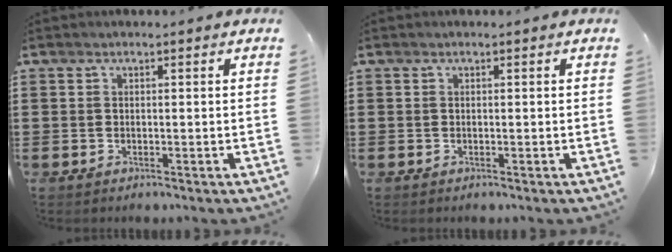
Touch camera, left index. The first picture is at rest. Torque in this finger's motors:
{"motor_torque": [0.00, 0.00, 0.00, -0.01]}